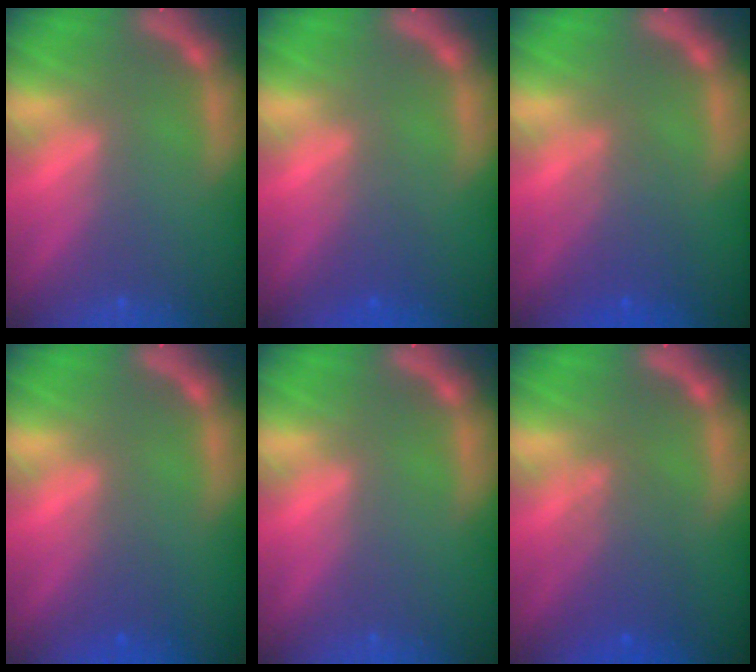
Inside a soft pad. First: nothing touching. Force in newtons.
{"total": 1.9}
{"total": 3.5}
{"total": 1.4}
{"total": 0.0}
{"total": 4.1}